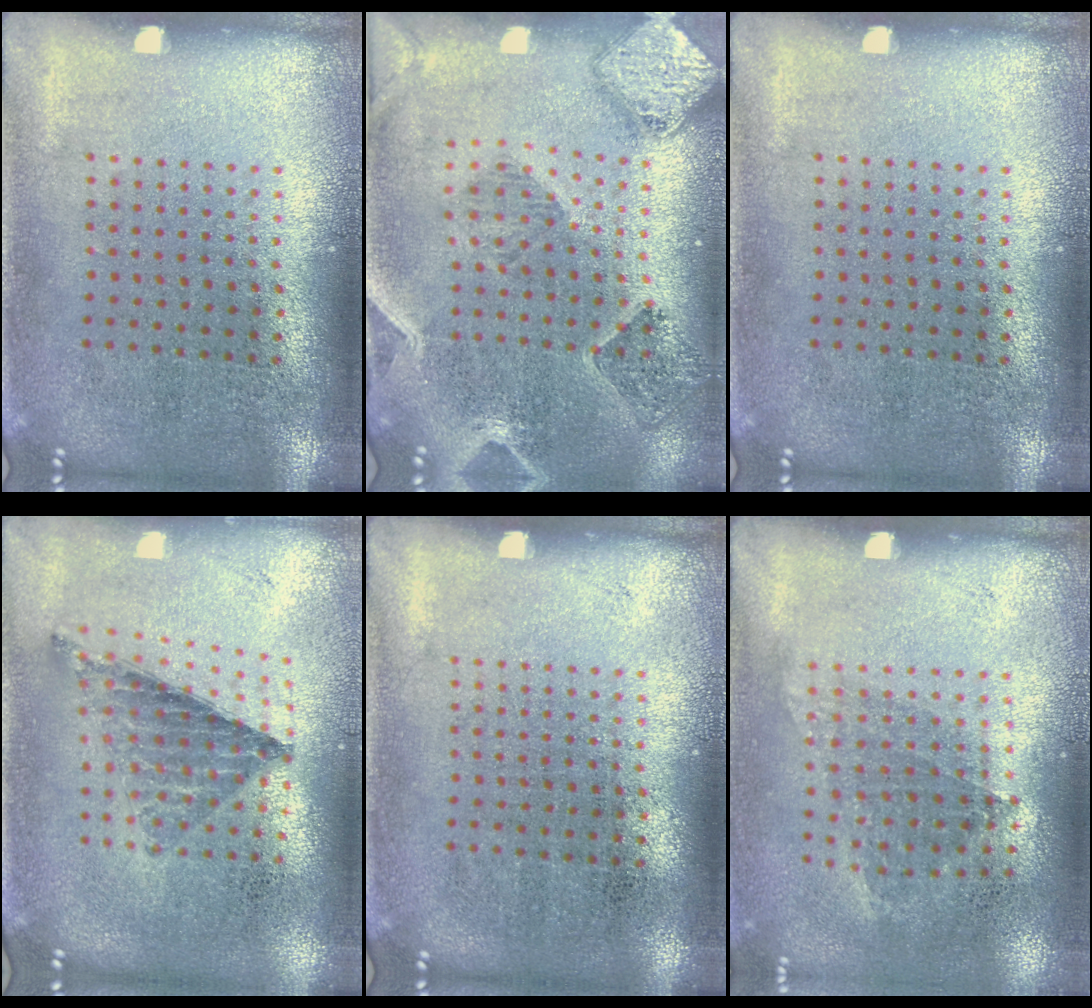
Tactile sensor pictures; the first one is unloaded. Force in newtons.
{"total": 1.4, "press": 1.4, "slide": 0.4}
{"total": 0.0}
{"total": 0.7, "press": 0.7, "slide": 0.0}
{"total": 0.0}
{"total": 1.0, "press": 0.8, "slide": 0.6}